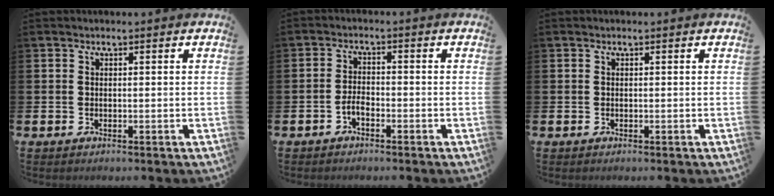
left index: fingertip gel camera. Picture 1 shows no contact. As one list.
[{"total": 1.8, "force": [-1.2, 0.7, 1.1], "torque": [-0.018, 0.001, -0.025]}, {"total": 0.0}]